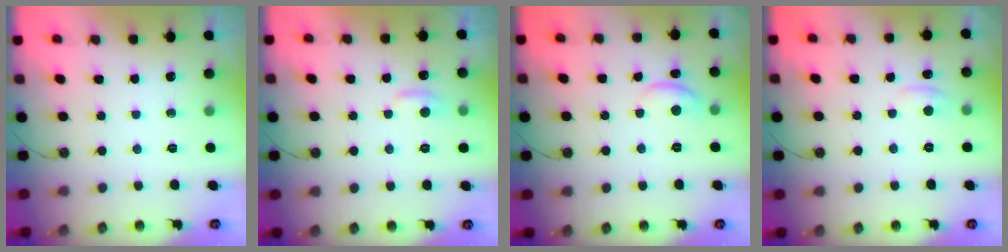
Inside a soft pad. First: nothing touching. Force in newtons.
{"total": 0.9, "press": 0.4, "slide": 0.8}
{"total": 2.7, "press": 2.6, "slide": 0.5}
{"total": 1.2, "press": 1.0, "slide": 0.7}